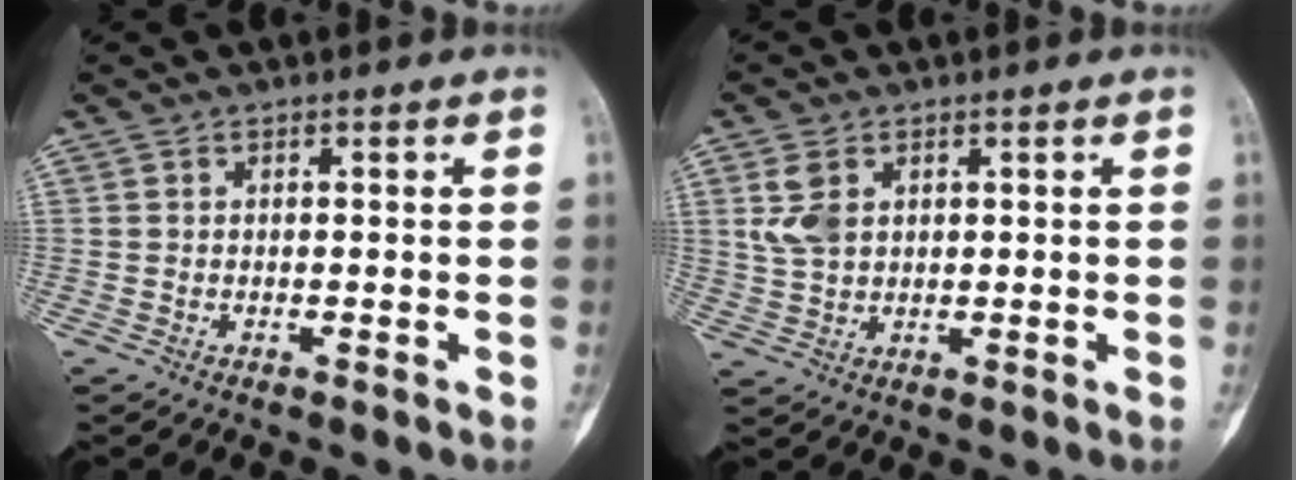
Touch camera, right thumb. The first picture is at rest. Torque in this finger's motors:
{"motor_torque": [-0.13, 0.20, 0.42, 0.07, 0.12]}